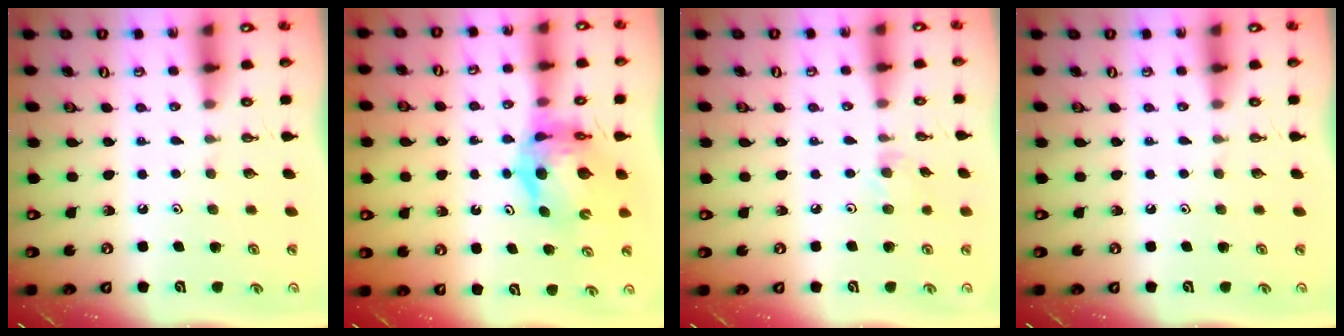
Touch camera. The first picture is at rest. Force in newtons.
{"total": 9.9, "press": 9.8, "slide": 1.2}
{"total": 2.6, "press": 2.6, "slide": 0.4}
{"total": 0.0}